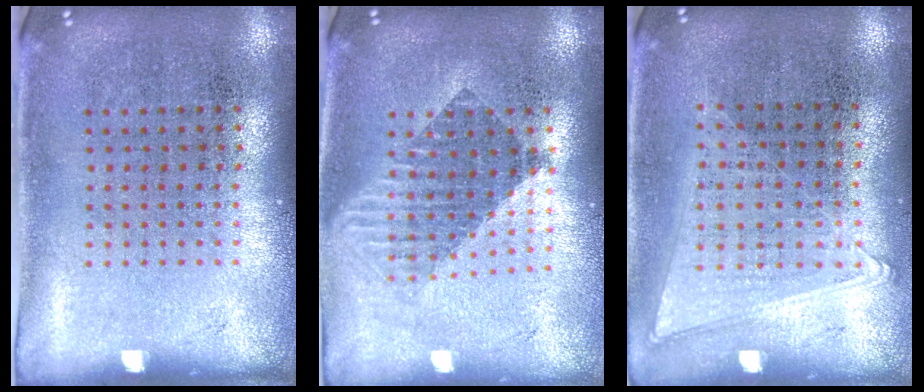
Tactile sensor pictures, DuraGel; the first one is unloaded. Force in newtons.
{"total": 1.7, "press": 1.4, "slide": 0.9}
{"total": 1.0, "press": 0.9, "slide": 0.4}